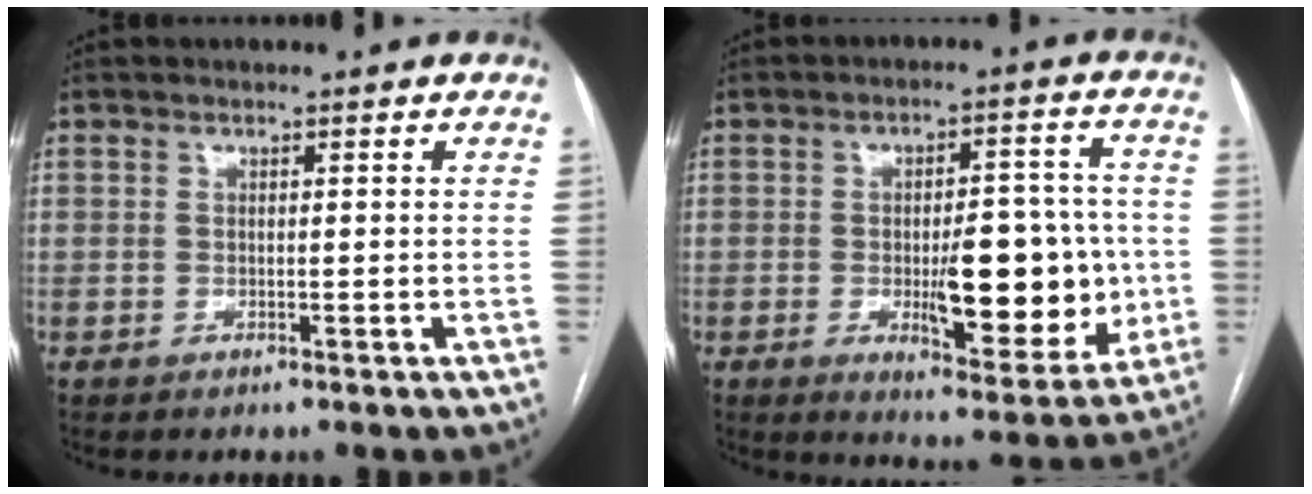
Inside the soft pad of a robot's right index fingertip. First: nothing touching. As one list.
[{"total": 14.2, "force": [-2.1, 5.1, 13.1], "torque": [-0.173, 0.007, -0.019]}]